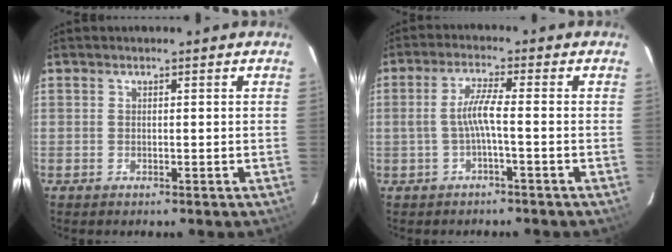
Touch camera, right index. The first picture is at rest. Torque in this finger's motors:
{"motor_torque": [0.81, -0.26, 0.49, 0.13]}